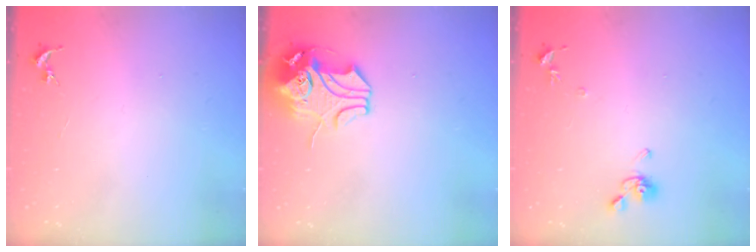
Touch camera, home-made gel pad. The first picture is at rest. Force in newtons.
{"total": 10.3, "press": 10.2, "slide": 1.7}
{"total": 8.6, "press": 8.5, "slide": 1.1}